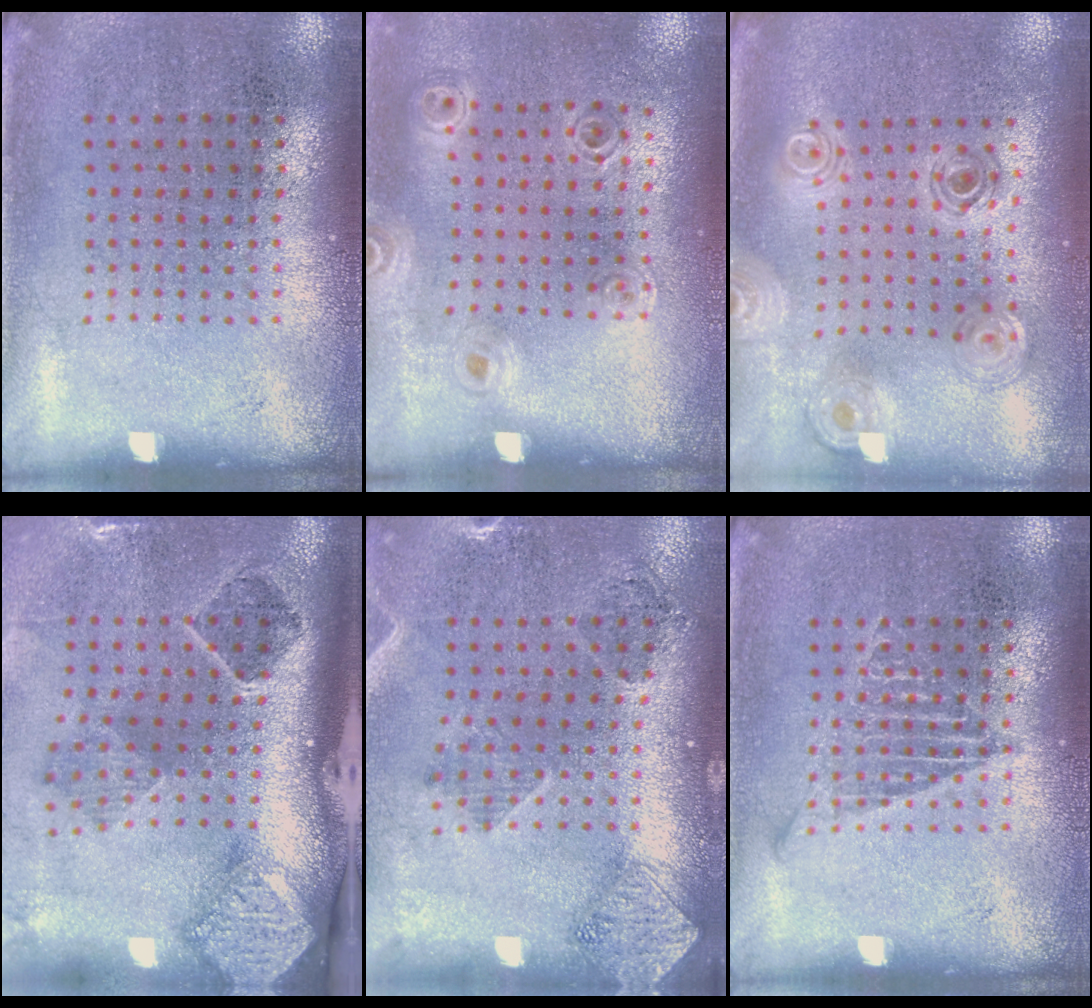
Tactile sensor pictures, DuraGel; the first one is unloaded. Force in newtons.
{"total": 0.9, "press": 0.9, "slide": 0.1}
{"total": 1.1, "press": 1.1, "slide": 0.3}
{"total": 2.9, "press": 1.8, "slide": 2.2}
{"total": 1.7, "press": 1.6, "slide": 0.7}
{"total": 1.4, "press": 1.4, "slide": 0.2}